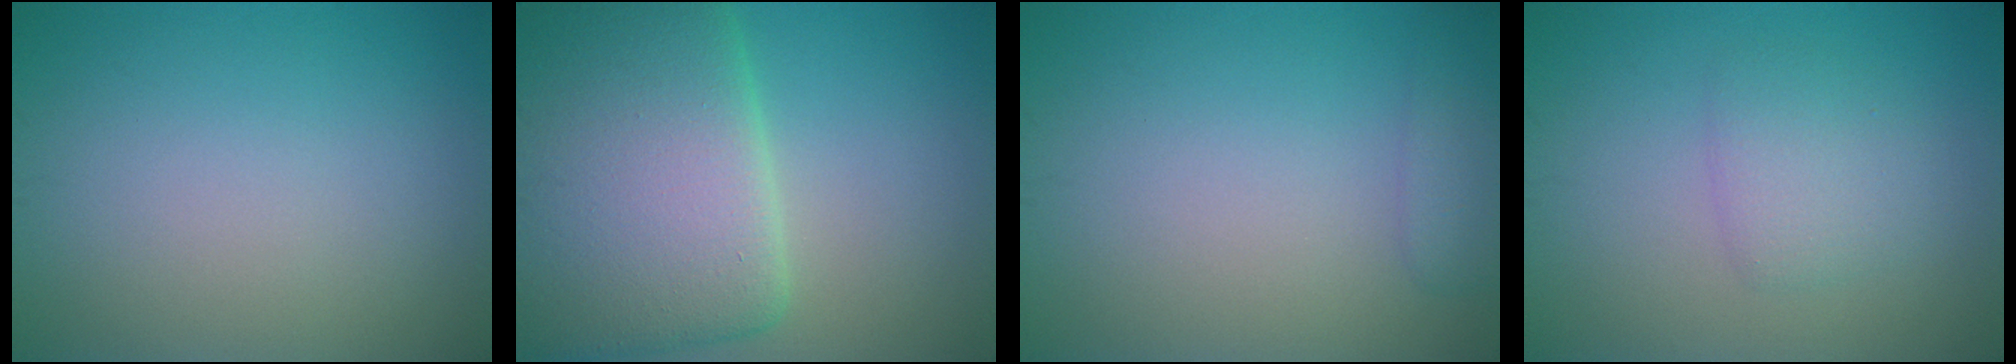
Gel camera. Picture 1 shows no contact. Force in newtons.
{"total": 14.3, "press": 14.2, "slide": 0.8}
{"total": 1.9, "press": 1.9, "slide": 0.1}
{"total": 2.4, "press": 2.4, "slide": 0.1}